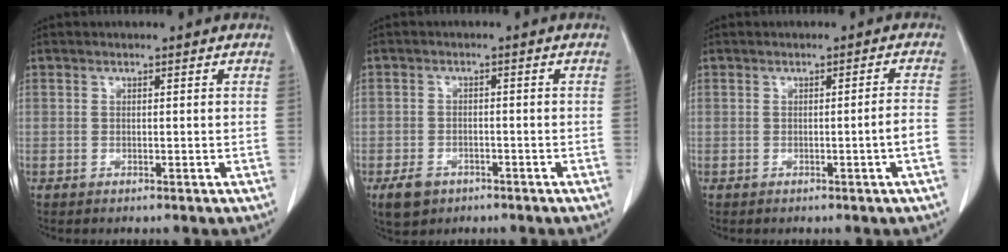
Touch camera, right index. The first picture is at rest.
{"total": 3.9, "force": [-2.3, 2.9, 1.5], "torque": [-0.027, 0.003, -0.026]}
{"total": 2.4, "force": [-1.0, -0.7, 2.1], "torque": [-0.031, -0.002, -0.017]}